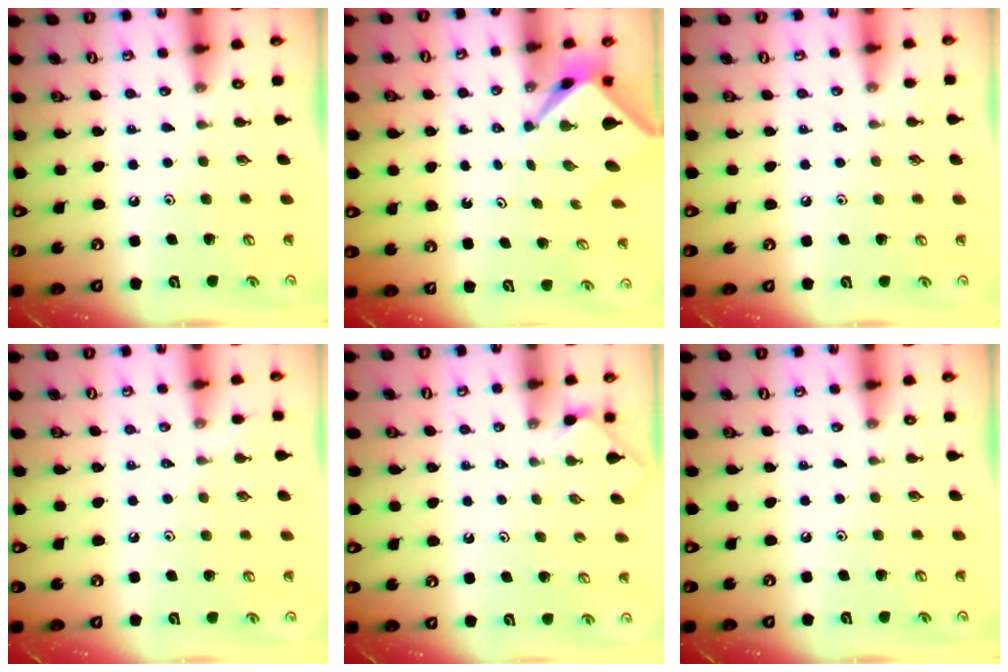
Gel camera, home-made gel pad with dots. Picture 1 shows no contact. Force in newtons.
{"total": 3.3, "press": 3.3, "slide": 0.1}
{"total": 1.9, "press": 1.8, "slide": 0.3}
{"total": 2.8, "press": 2.8, "slide": 0.4}
{"total": 1.0, "press": 0.9, "slide": 0.3}
{"total": 0.0}